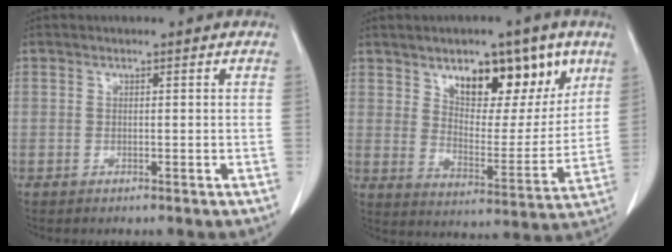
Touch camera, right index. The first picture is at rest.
{"total": 14.2, "force": [8.0, 5.8, 10.2], "torque": [-0.132, -0.002, 0.131]}